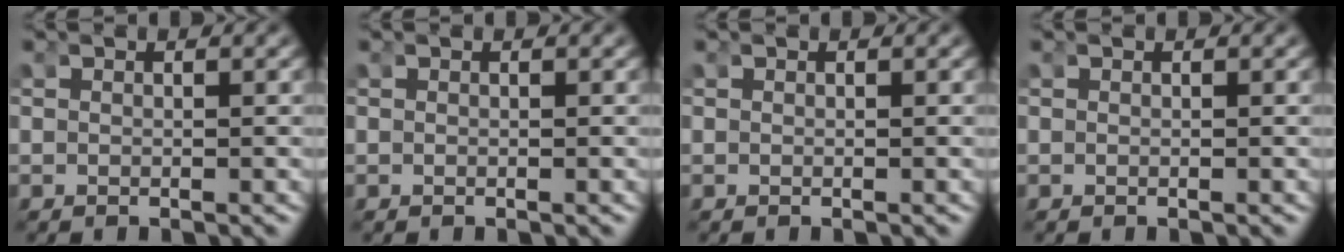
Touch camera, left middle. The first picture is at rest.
{"total": 0.0}
{"total": 0.0}
{"total": 0.0}